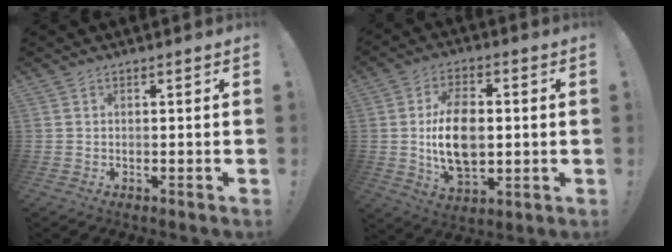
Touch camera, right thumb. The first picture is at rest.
{"total": 14.9, "force": [0.2, 9.0, 11.8], "torque": [-0.212, -0.006, -0.001]}